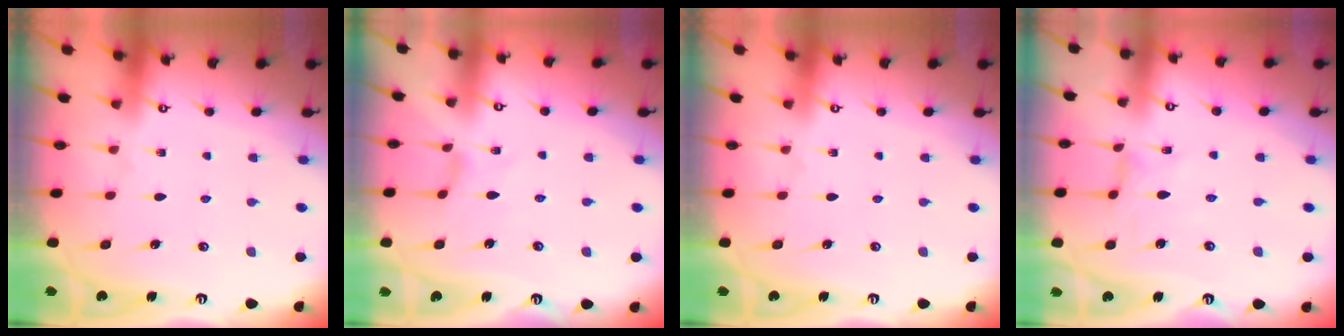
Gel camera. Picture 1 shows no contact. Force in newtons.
{"total": 0.8, "press": 0.8, "slide": 0.2}
{"total": 0.0}
{"total": 0.0}